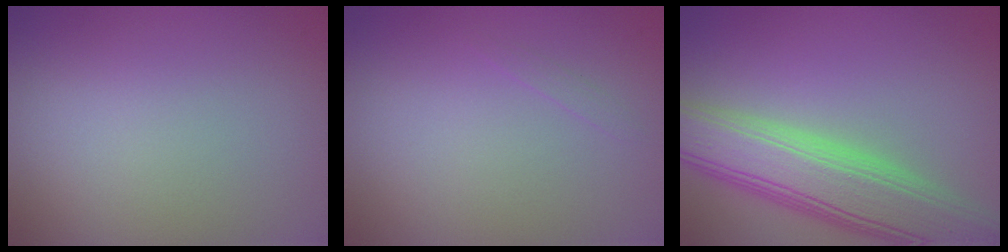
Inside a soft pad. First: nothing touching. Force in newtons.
{"total": 0.5, "press": 0.5, "slide": 0.0}
{"total": 8.8, "press": 8.8, "slide": 0.4}